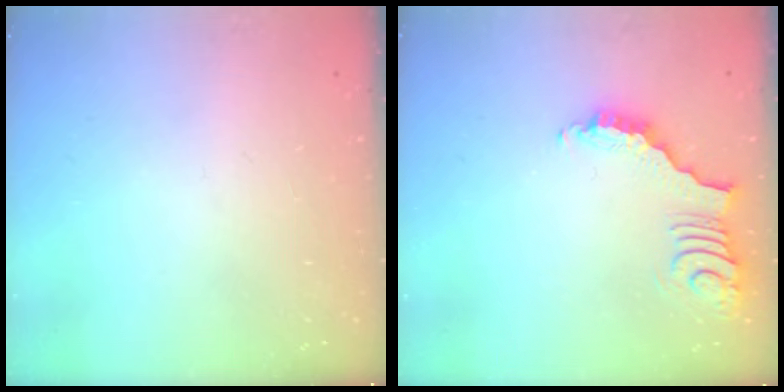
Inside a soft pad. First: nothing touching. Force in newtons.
{"total": 4.0, "press": 3.9, "slide": 0.7}